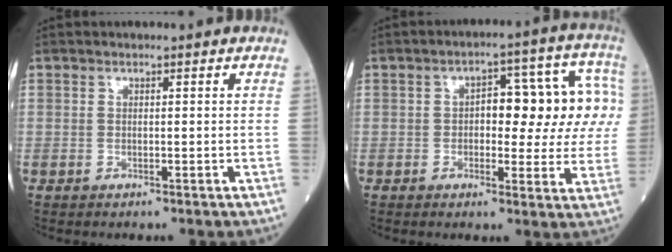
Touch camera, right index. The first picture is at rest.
{"total": 12.3, "force": [1.2, 5.1, 11.1], "torque": [-0.129, 0.045, 0.015]}